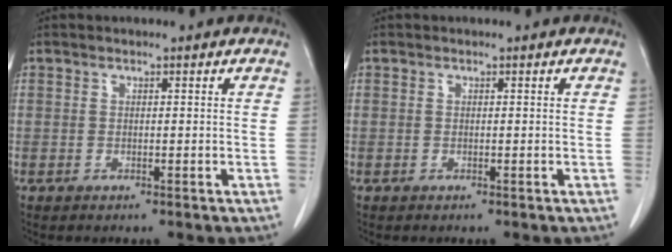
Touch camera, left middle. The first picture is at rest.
{"total": 0.0}